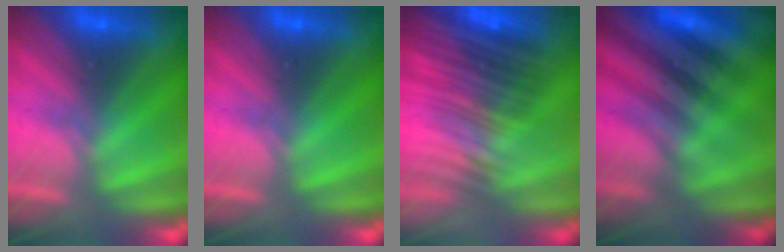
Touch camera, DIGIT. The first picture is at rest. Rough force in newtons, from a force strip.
{"total": 0.0}
{"total": 7.2}
{"total": 2.6}